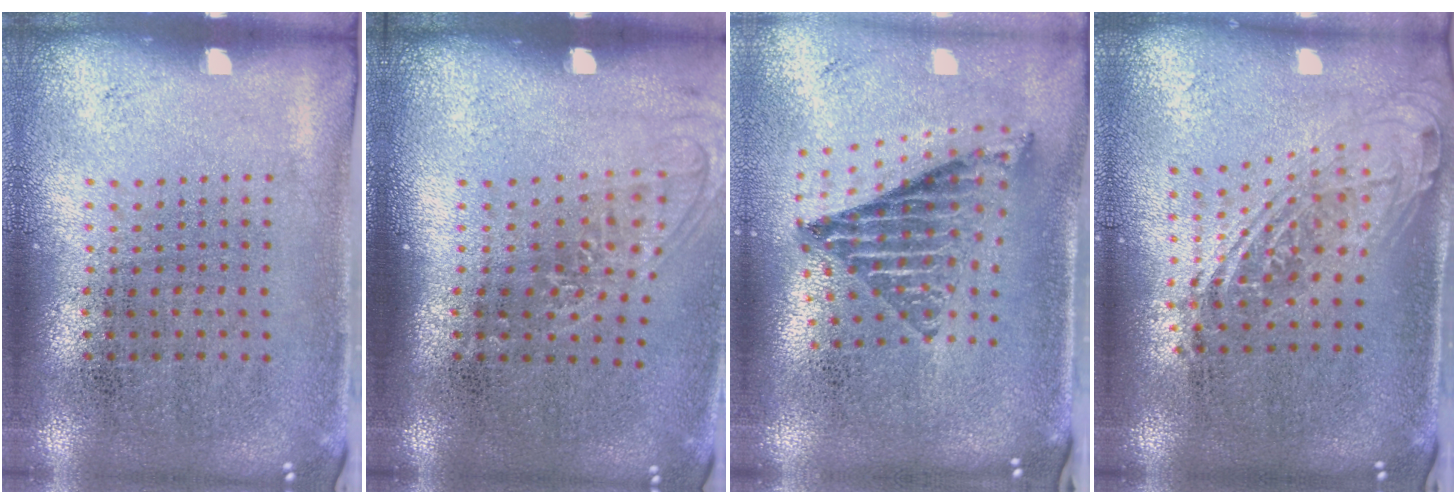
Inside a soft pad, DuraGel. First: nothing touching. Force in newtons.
{"total": 1.4, "press": 1.1, "slide": 0.8}
{"total": 1.8, "press": 1.4, "slide": 1.1}
{"total": 1.9, "press": 1.5, "slide": 1.2}